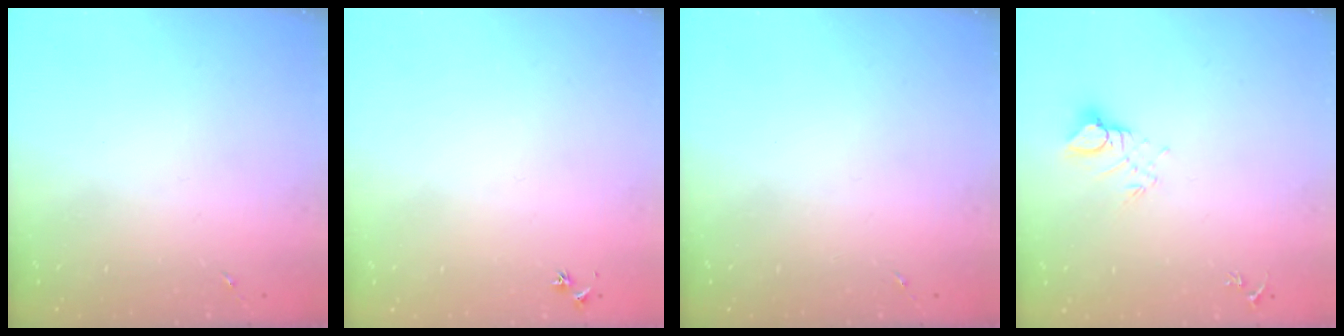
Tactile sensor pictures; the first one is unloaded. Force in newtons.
{"total": 2.9, "press": 2.8, "slide": 0.3}
{"total": 0.0}
{"total": 5.0, "press": 5.0, "slide": 0.3}